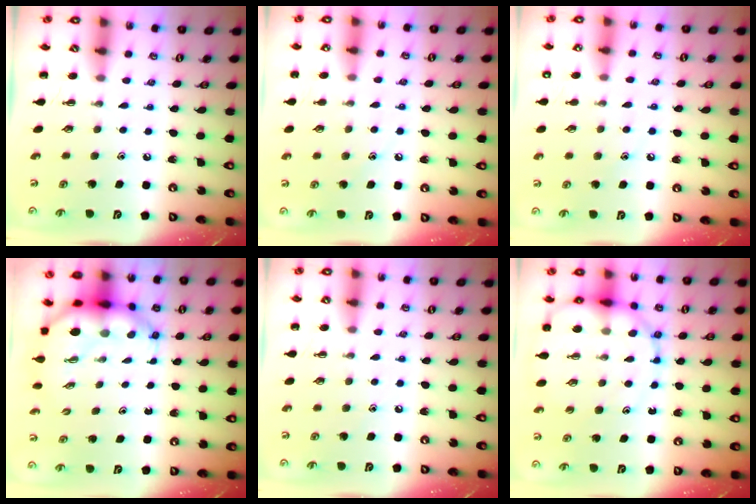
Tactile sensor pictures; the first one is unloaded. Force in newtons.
{"total": 6.5, "press": 6.3, "slide": 1.6}
{"total": 7.9, "press": 7.7, "slide": 2.0}
{"total": 7.0, "press": 6.7, "slide": 2.0}
{"total": 5.7, "press": 5.4, "slide": 1.9}
{"total": 13.3, "press": 12.9, "slide": 3.3}